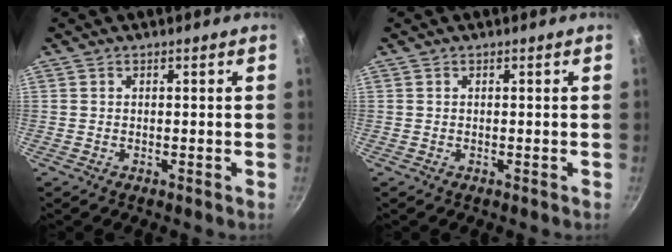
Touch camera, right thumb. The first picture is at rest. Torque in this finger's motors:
{"motor_torque": [0.00, 0.00, 0.02, -0.02, 0.00]}